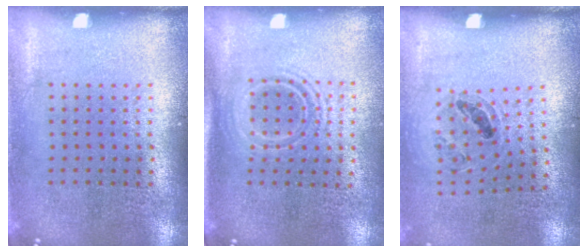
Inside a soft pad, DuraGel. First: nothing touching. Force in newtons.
{"total": 1.5, "press": 1.2, "slide": 1.0}
{"total": 0.9, "press": 0.8, "slide": 0.3}